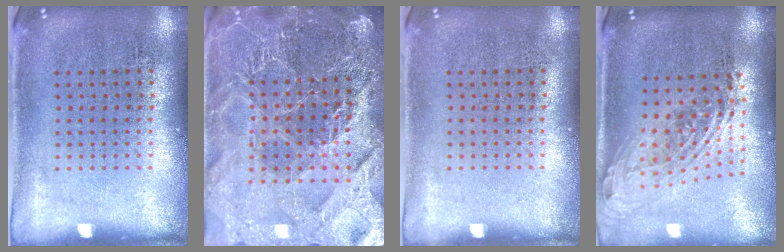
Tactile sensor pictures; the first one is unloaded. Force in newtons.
{"total": 5.8, "press": 5.0, "slide": 2.8}
{"total": 0.0}
{"total": 2.1, "press": 1.5, "slide": 1.4}